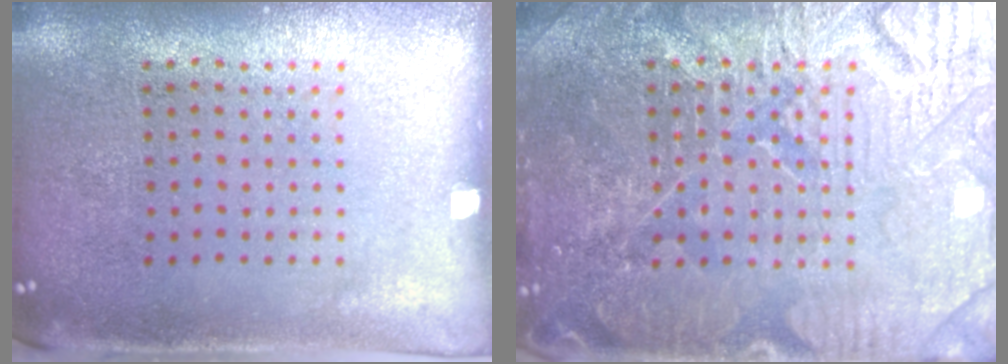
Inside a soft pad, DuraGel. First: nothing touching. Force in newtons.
{"total": 4.8, "press": 4.8, "slide": 0.6}